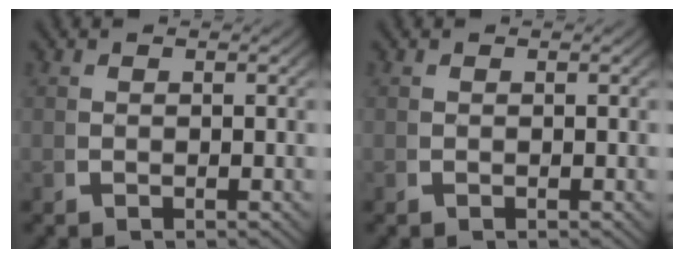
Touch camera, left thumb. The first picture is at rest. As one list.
[{"total": 0.0}]